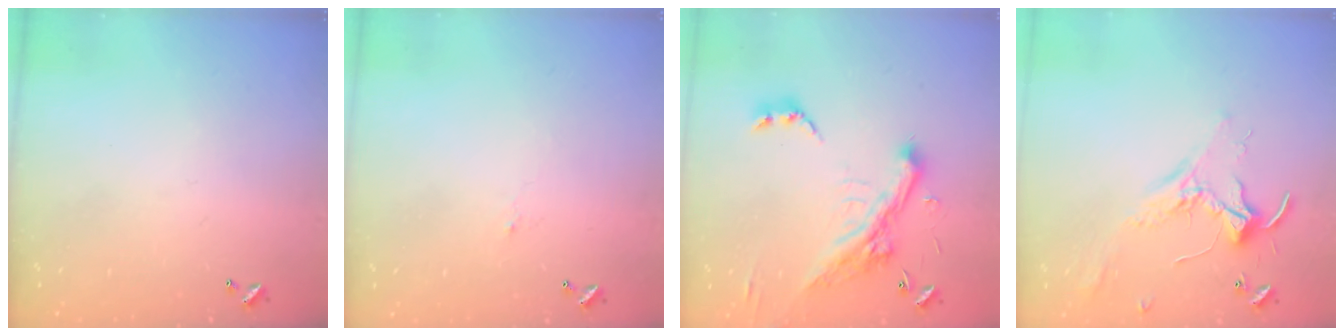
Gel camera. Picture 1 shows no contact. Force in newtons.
{"total": 0.8, "press": 0.7, "slide": 0.5}
{"total": 7.7, "press": 7.5, "slide": 2.0}
{"total": 2.3, "press": 2.3, "slide": 0.5}